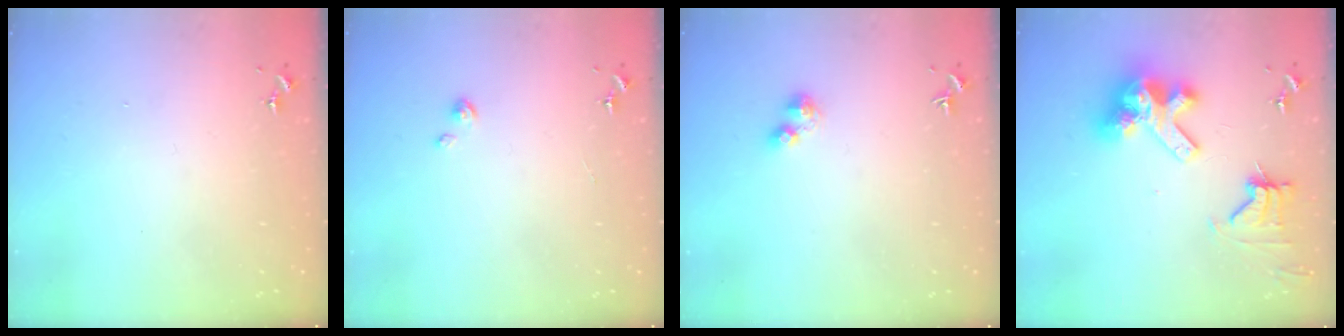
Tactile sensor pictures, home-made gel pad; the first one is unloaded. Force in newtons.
{"total": 2.2, "press": 2.2, "slide": 0.3}
{"total": 2.9, "press": 2.9, "slide": 0.7}
{"total": 17.0, "press": 16.9, "slide": 2.1}